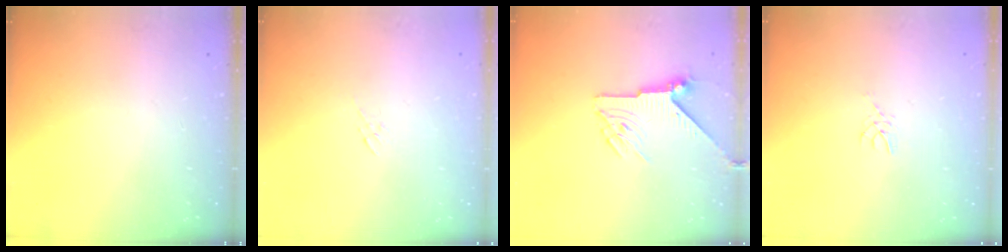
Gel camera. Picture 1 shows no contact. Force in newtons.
{"total": 2.7, "press": 2.5, "slide": 0.9}
{"total": 6.4, "press": 6.4, "slide": 0.1}
{"total": 4.1, "press": 4.0, "slide": 0.5}